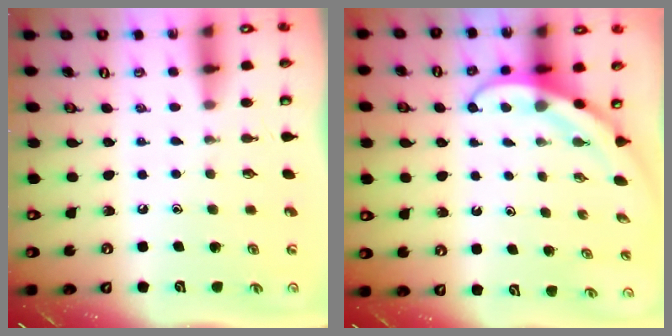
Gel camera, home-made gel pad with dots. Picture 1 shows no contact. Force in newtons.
{"total": 3.7, "press": 3.7, "slide": 0.3}